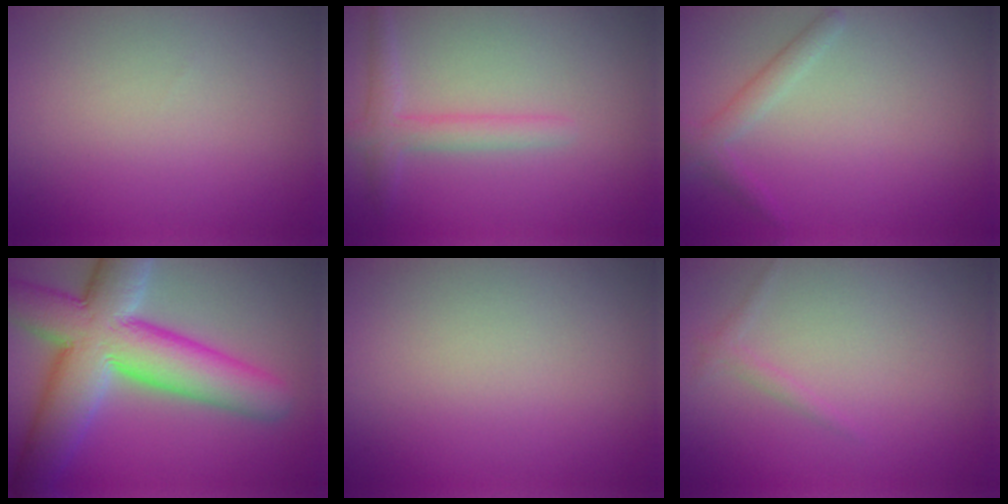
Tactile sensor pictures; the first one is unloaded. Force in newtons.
{"total": 2.3, "press": 2.3, "slide": 0.1}
{"total": 1.7, "press": 1.7, "slide": 0.0}
{"total": 12.1, "press": 12.0, "slide": 0.8}
{"total": 0.0}
{"total": 0.9, "press": 0.9, "slide": 0.1}